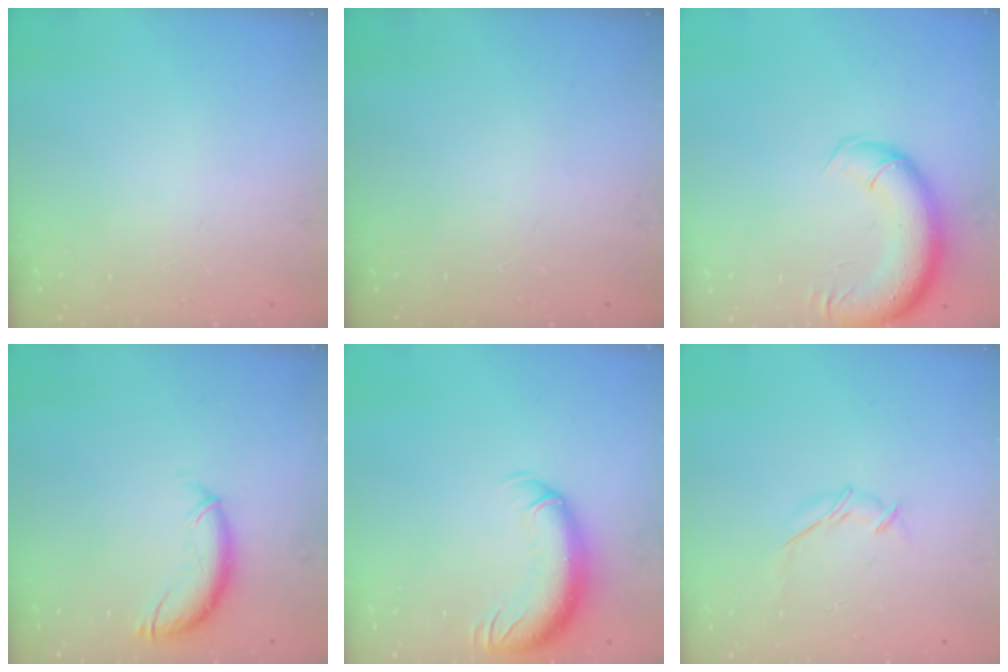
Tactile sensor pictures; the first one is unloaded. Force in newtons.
{"total": 0.0}
{"total": 13.8, "press": 13.2, "slide": 4.1}
{"total": 10.8, "press": 10.6, "slide": 1.8}
{"total": 13.5, "press": 13.2, "slide": 2.9}
{"total": 5.6, "press": 5.6, "slide": 0.2}